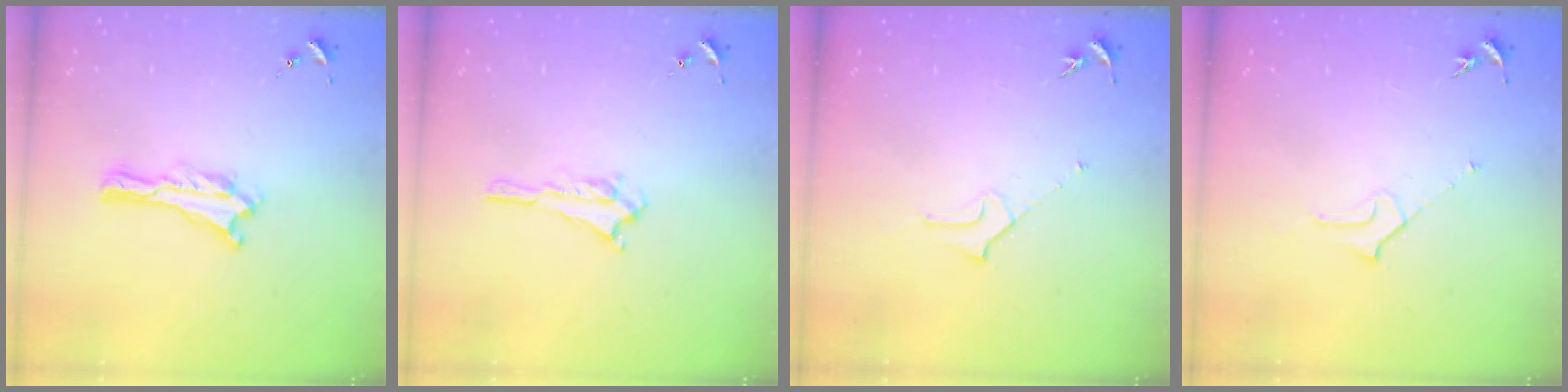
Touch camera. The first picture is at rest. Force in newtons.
{"total": 1.3, "press": 1.3, "slide": 0.2}
{"total": 2.1, "press": 2.1, "slide": 0.1}
{"total": 2.1, "press": 2.1, "slide": 0.1}